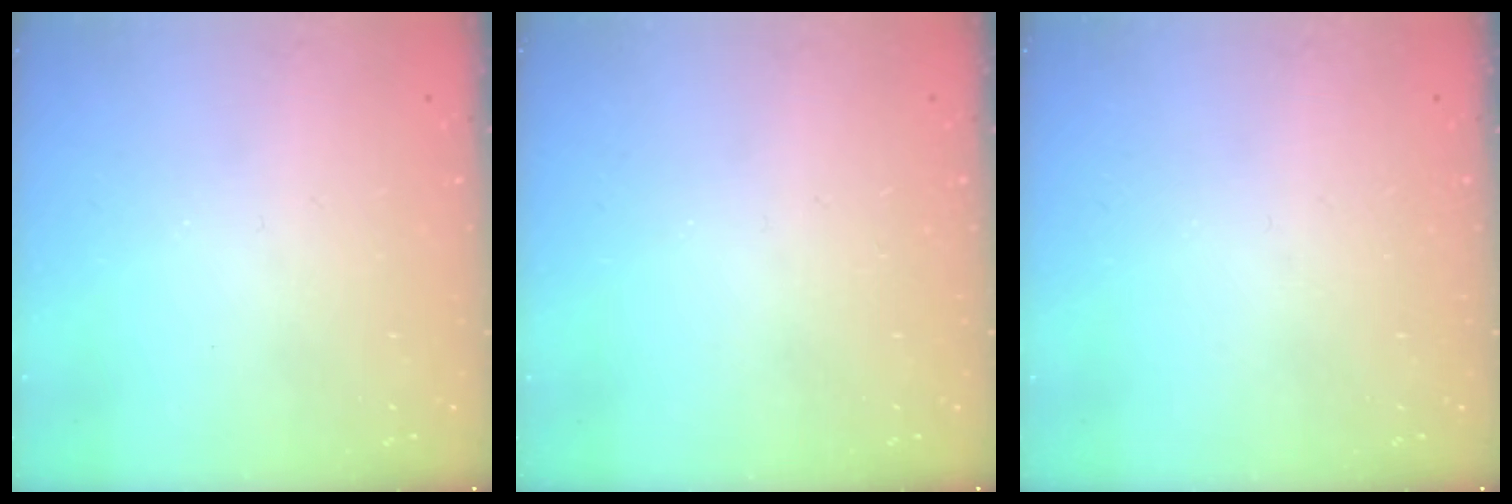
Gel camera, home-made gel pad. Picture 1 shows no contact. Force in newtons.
{"total": 0.0}
{"total": 0.0}